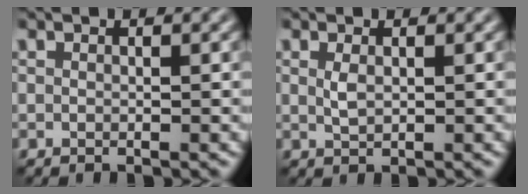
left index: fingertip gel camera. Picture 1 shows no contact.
{"total": 1.1, "force": [0.4, 0.5, 0.9], "torque": [-0.025, -0.001, 0.011]}